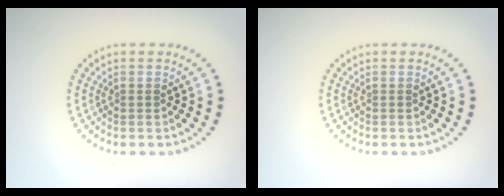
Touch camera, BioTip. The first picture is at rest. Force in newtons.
{"total": 0.0}